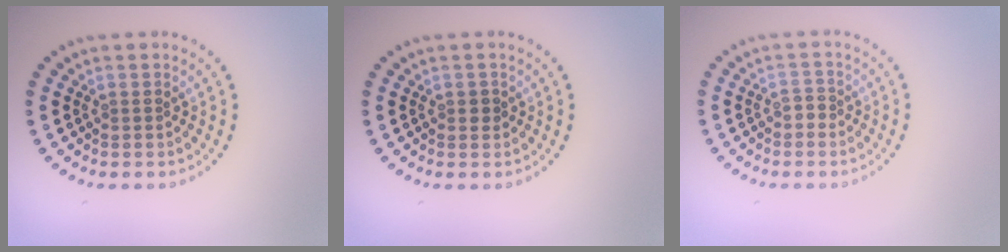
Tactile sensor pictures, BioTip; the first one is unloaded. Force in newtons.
{"total": 0.8, "press": 0.8, "slide": 0.1}
{"total": 1.0, "press": 0.9, "slide": 0.4}